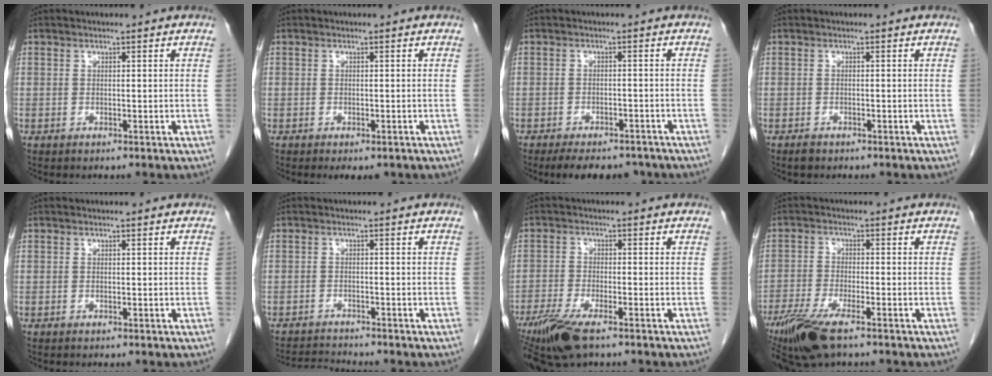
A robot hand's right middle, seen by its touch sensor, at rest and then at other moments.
{"total": 2.0, "force": [-1.4, 0.9, 1.2], "torque": [-0.015, -0.004, -0.013]}
{"total": 8.6, "force": [-7.1, 3.4, 3.4], "torque": [-0.043, -0.002, -0.093]}
{"total": 1.0, "force": [-0.8, 0.5, 0.4], "torque": [-0.009, -0.001, -0.011]}
{"total": 0.0}
{"total": 3.2, "force": [-3.0, -0.9, -0.5], "torque": [0.003, -0.018, -0.053]}
{"total": 8.6, "force": [-6.0, 2.0, 5.9], "torque": [-0.110, -0.020, -0.105]}
{"total": 9.1, "force": [-6.3, 2.0, 6.3], "torque": [-0.121, -0.021, -0.112]}